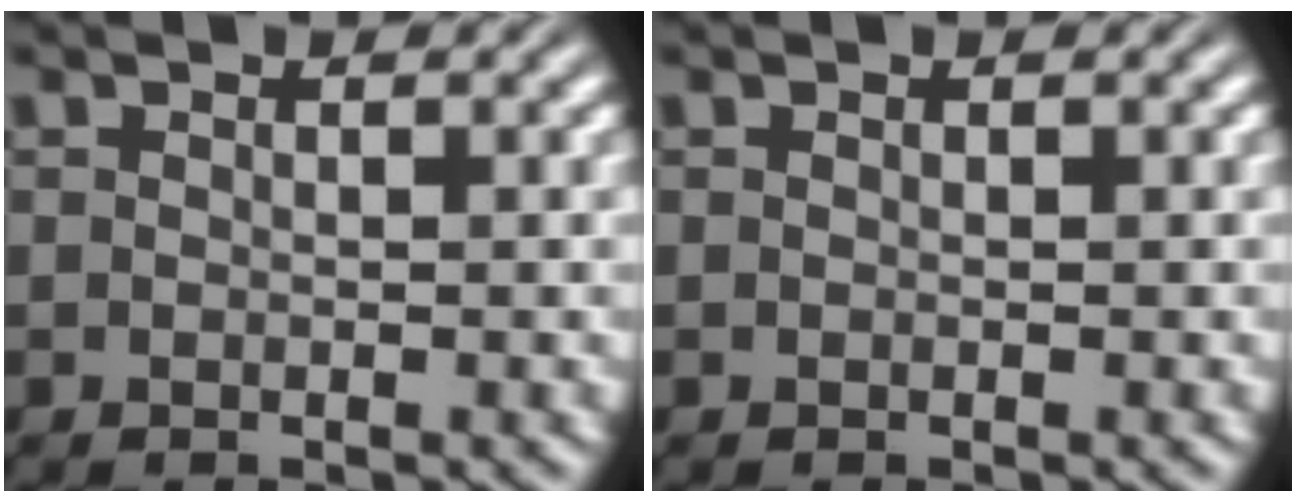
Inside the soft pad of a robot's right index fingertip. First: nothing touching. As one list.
[{"total": 0.0}]